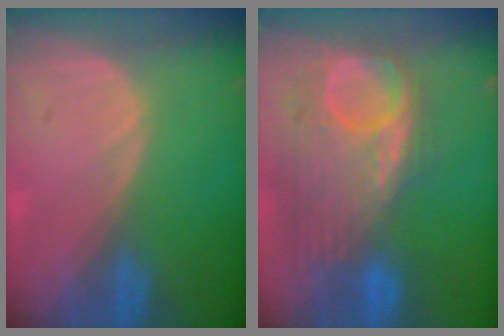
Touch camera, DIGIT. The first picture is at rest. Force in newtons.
{"total": 11.8, "press": 10.6, "slide": 5.1}